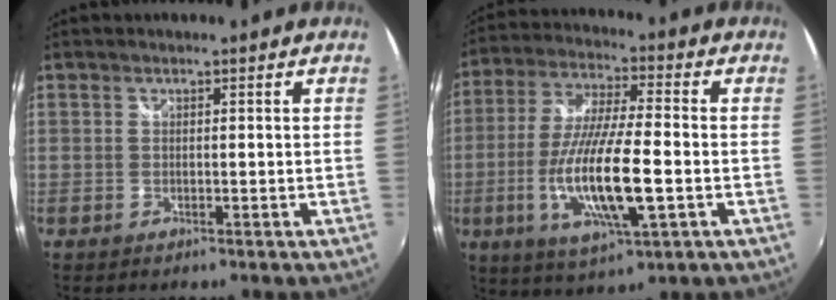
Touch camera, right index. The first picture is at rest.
{"total": 16.4, "force": [-4.1, 3.1, 15.5], "torque": [-0.311, -0.021, -0.073]}